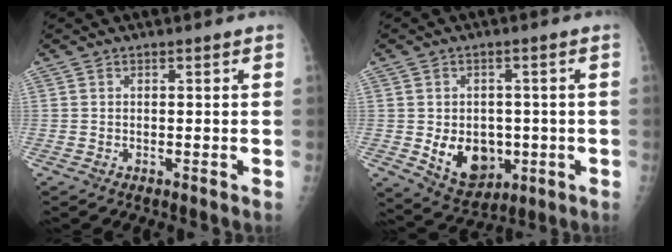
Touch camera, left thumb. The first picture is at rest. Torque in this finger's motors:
{"motor_torque": [0.99, 1.14, 0.38, -0.19, 0.23]}